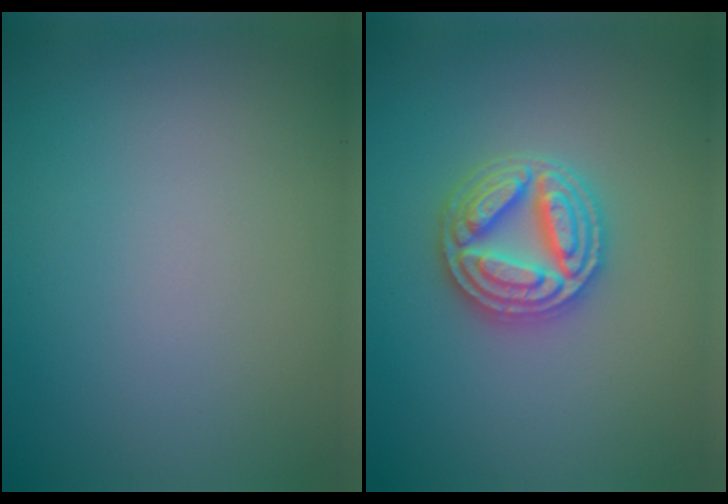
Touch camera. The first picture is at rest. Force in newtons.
{"total": 4.5, "press": 4.4, "slide": 0.7}